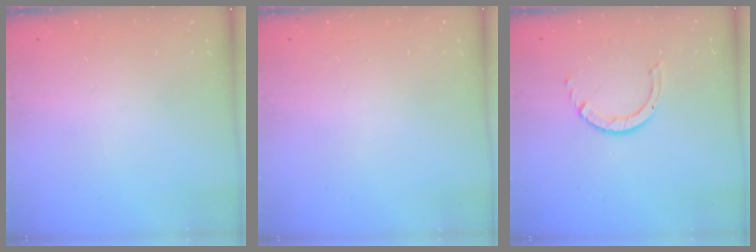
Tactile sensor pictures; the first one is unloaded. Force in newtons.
{"total": 2.6, "press": 2.6, "slide": 0.2}
{"total": 1.4, "press": 1.4, "slide": 0.2}